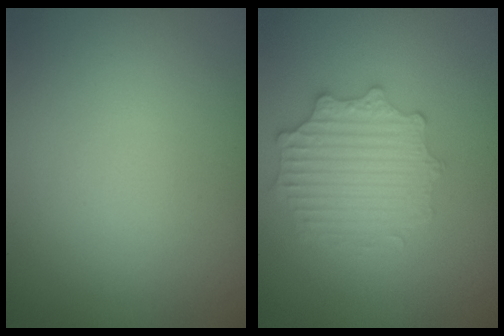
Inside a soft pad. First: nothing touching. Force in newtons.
{"total": 2.9, "press": 2.9, "slide": 0.6}